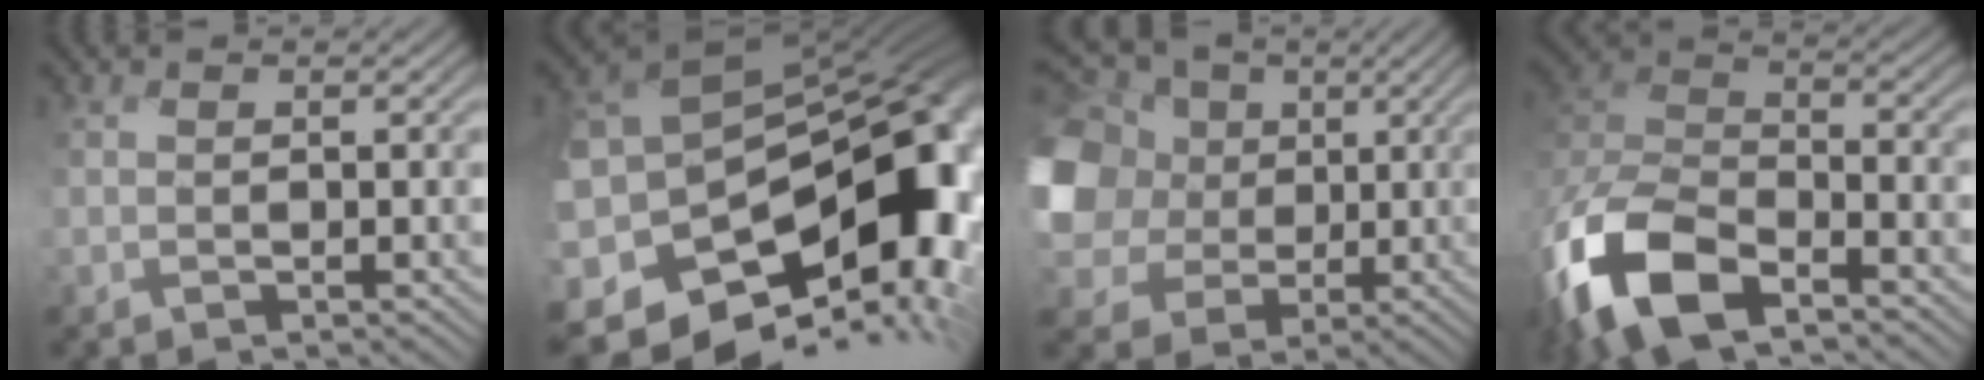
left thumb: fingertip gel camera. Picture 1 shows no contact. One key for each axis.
{"total": 16.1, "fx": -2.9, "fy": 11.2, "fz": 11.2, "tx": -0.206, "ty": -0.034, "tz": -0.009}
{"total": 16.2, "fx": 1.3, "fy": 13.6, "fz": 8.7, "tx": -0.288, "ty": 0.014, "tz": 0.024}
{"total": 14.6, "fx": -9.0, "fy": 7.4, "fz": 8.8, "tx": -0.227, "ty": -0.030, "tz": -0.182}